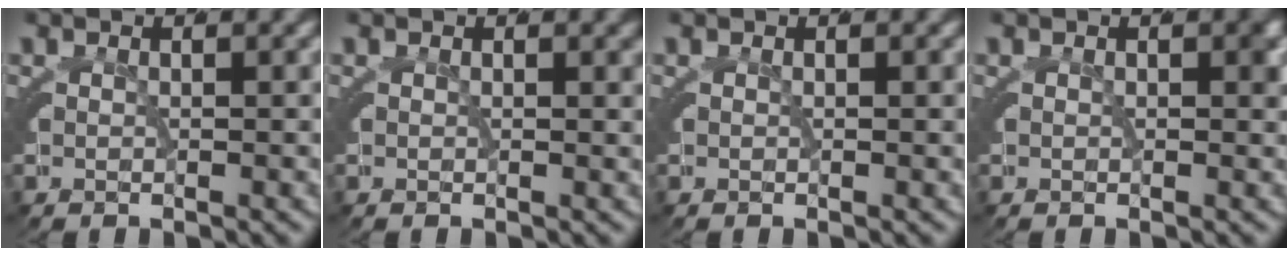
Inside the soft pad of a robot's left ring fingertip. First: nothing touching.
{"total": 0.6, "force": [0.2, 0.2, 0.5], "torque": [-0.003, -0.001, 0.003]}
{"total": 0.0}
{"total": 1.0, "force": [0.0, 0.5, 0.9], "torque": [-0.003, -0.001, -0.002]}